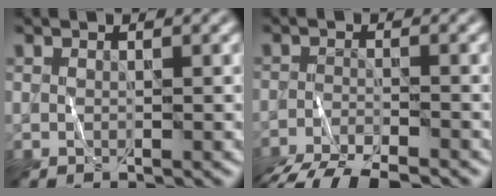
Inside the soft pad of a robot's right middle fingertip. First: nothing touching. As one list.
[{"total": 6.3, "force": [-5.5, 1.3, 2.8], "torque": [-0.052, -0.025, -0.095]}]